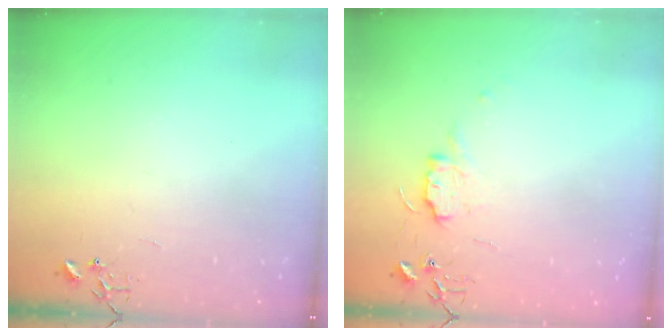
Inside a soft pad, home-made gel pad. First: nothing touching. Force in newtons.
{"total": 7.3, "press": 7.3, "slide": 0.7}